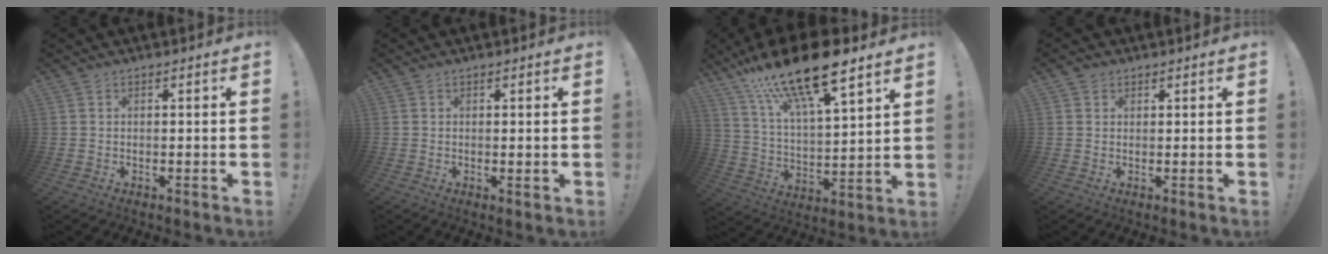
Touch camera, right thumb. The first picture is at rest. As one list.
[{"total": 1.0, "force": [0.4, -0.1, 0.9], "torque": [-0.010, -0.002, 0.004]}, {"total": 19.4, "force": [13.2, 5.2, 13.3], "torque": [-0.238, -0.079, 0.224]}, {"total": 1.5, "force": [0.9, 1.2, 0.3], "torque": [0.001, -0.003, 0.015]}]